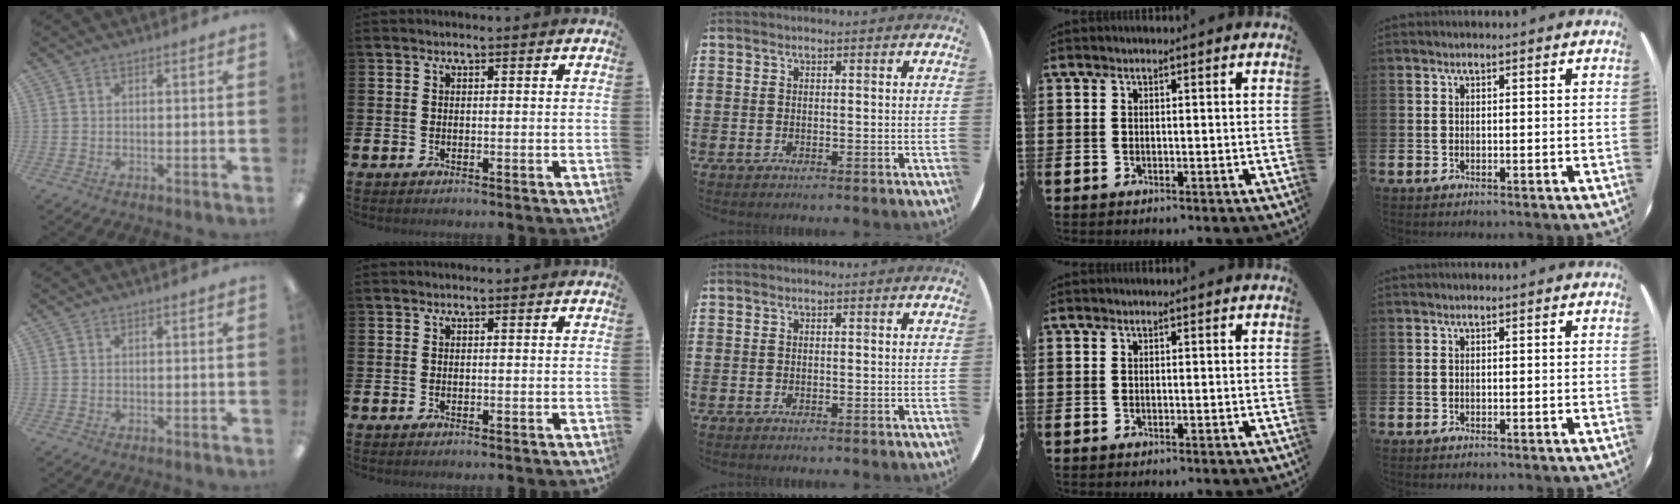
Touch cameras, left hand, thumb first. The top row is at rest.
{}